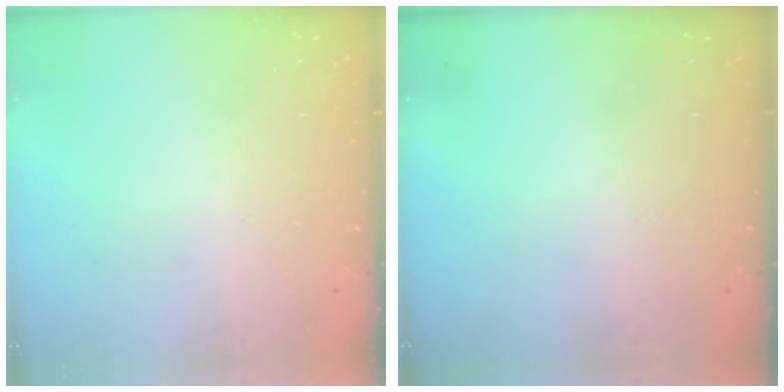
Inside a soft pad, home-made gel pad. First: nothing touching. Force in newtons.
{"total": 0.0}